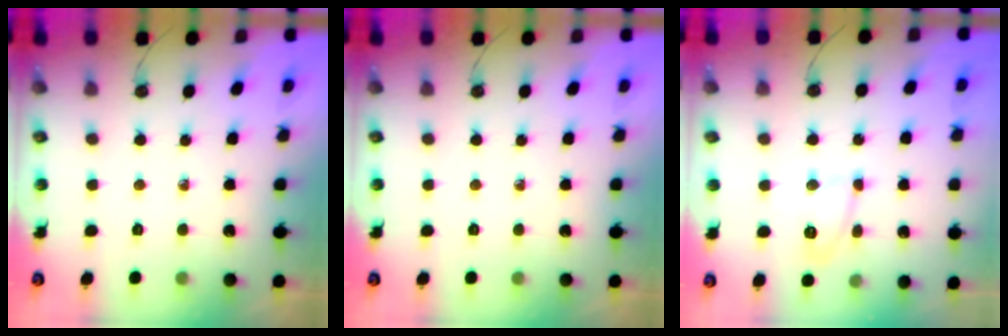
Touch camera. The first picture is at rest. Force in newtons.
{"total": 0.0}
{"total": 6.8, "press": 6.8, "slide": 0.3}